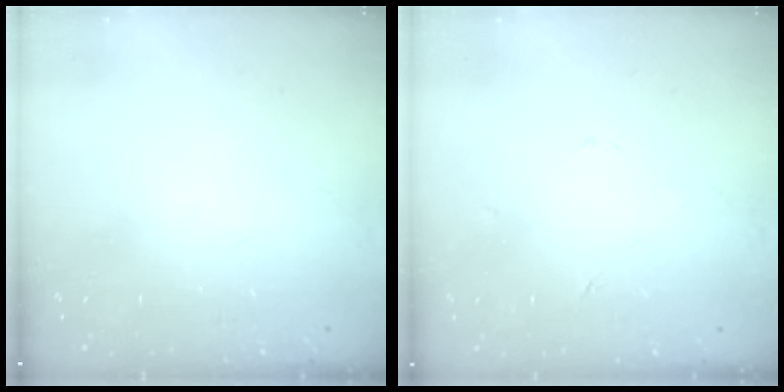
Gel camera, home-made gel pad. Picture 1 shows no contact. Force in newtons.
{"total": 2.2, "press": 2.2, "slide": 0.2}